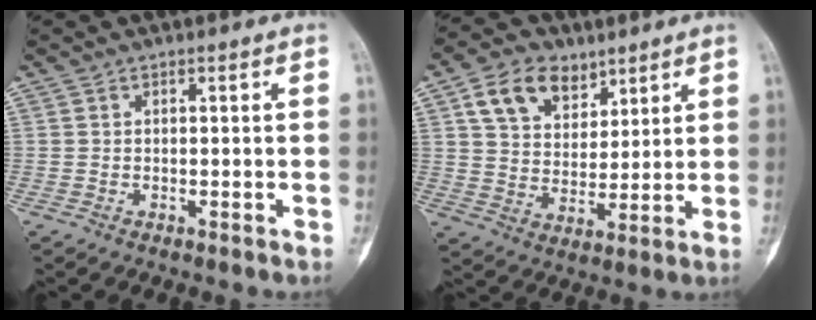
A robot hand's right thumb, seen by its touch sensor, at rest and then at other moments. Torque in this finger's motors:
{"motor_torque": [0.00, 0.74, 0.49, 0.78, -0.02]}